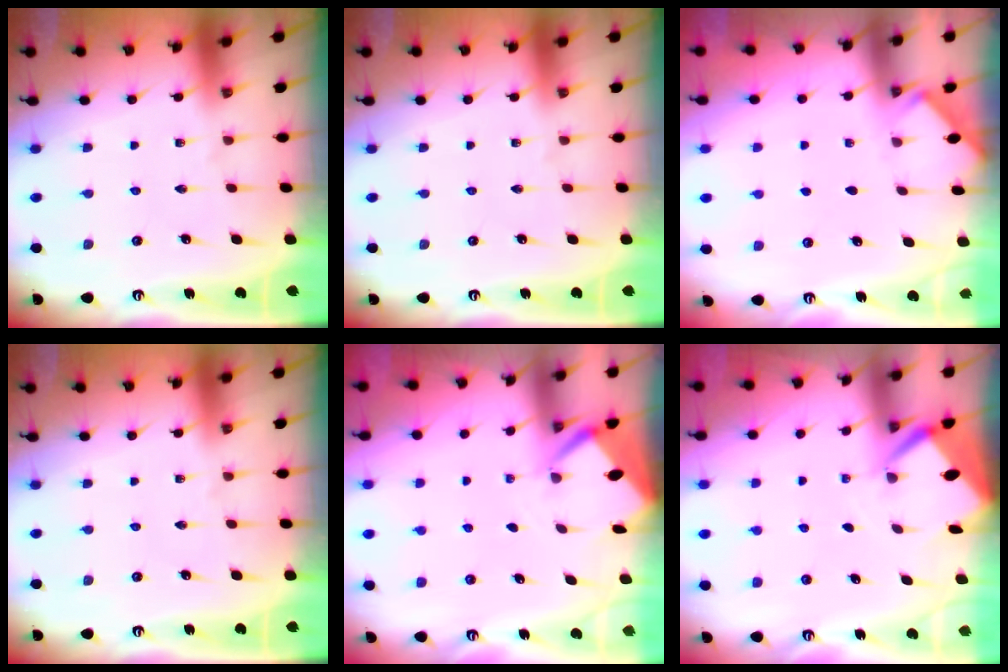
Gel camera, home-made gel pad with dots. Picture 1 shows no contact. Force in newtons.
{"total": 0.0}
{"total": 2.8, "press": 2.7, "slide": 0.4}
{"total": 0.0}
{"total": 2.7, "press": 2.7, "slide": 0.3}
{"total": 3.0, "press": 3.0, "slide": 0.4}